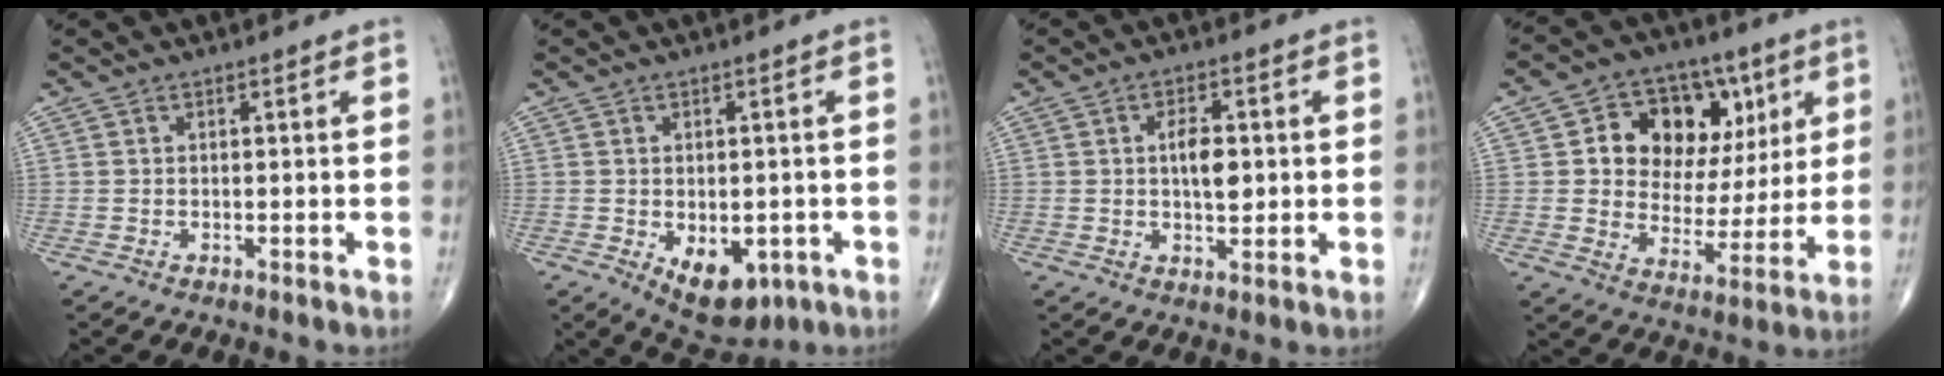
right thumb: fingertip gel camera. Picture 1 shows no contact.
{"total": 9.5, "force": [-3.3, 5.6, 6.9], "torque": [-0.078, -0.001, -0.033]}
{"total": 5.6, "force": [0.5, 2.8, 4.9], "torque": [-0.072, -0.001, 0.007]}
{"total": 17.3, "force": [5.4, 12.6, 10.5], "torque": [-0.107, -0.001, 0.094]}